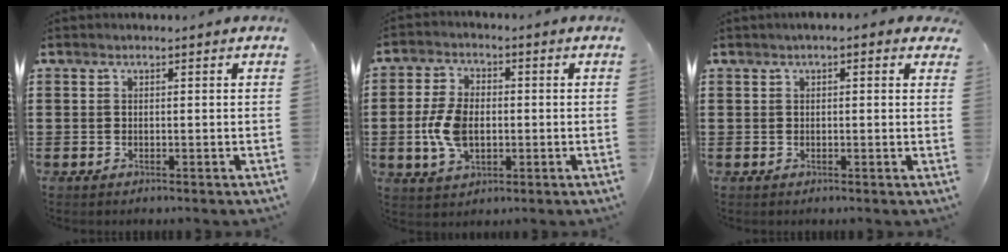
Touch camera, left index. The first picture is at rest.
{"total": 7.4, "force": [-0.8, 4.6, 5.8], "torque": [-0.140, 0.003, -0.022]}
{"total": 1.1, "force": [0.2, 0.5, 1.0], "torque": [-0.020, 0.004, 0.002]}